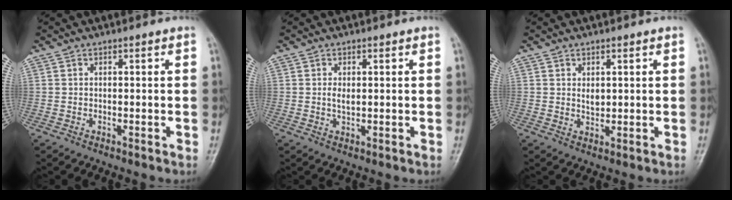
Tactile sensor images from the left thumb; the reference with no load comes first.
{"total": 2.0, "force": [0.3, 1.0, 1.6], "torque": [-0.029, -0.003, 0.006]}
{"total": 2.5, "force": [0.8, 1.4, 1.9], "torque": [-0.023, -0.008, 0.015]}